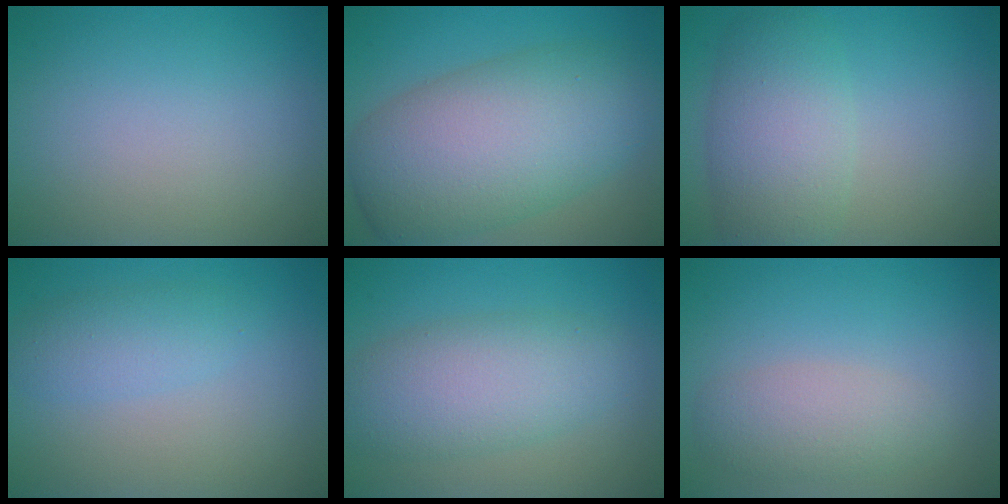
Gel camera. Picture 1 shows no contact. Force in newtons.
{"total": 11.1, "press": 11.0, "slide": 0.5}
{"total": 5.5, "press": 5.5, "slide": 0.4}
{"total": 2.4, "press": 2.4, "slide": 0.2}
{"total": 6.0, "press": 6.0, "slide": 0.4}
{"total": 3.0, "press": 3.0, "slide": 0.2}